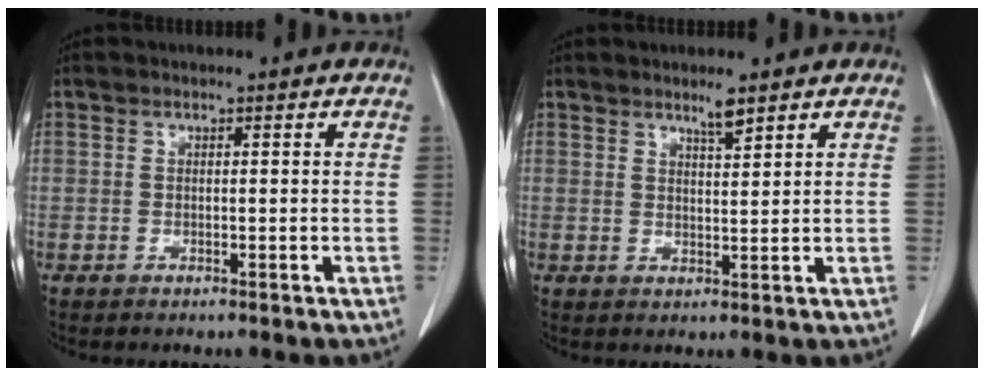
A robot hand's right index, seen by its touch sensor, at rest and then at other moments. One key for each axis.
{"total": 2.6, "fx": 2.1, "fy": 0.0, "fz": 1.6, "tx": -0.032, "ty": -0.003, "tz": 0.037}